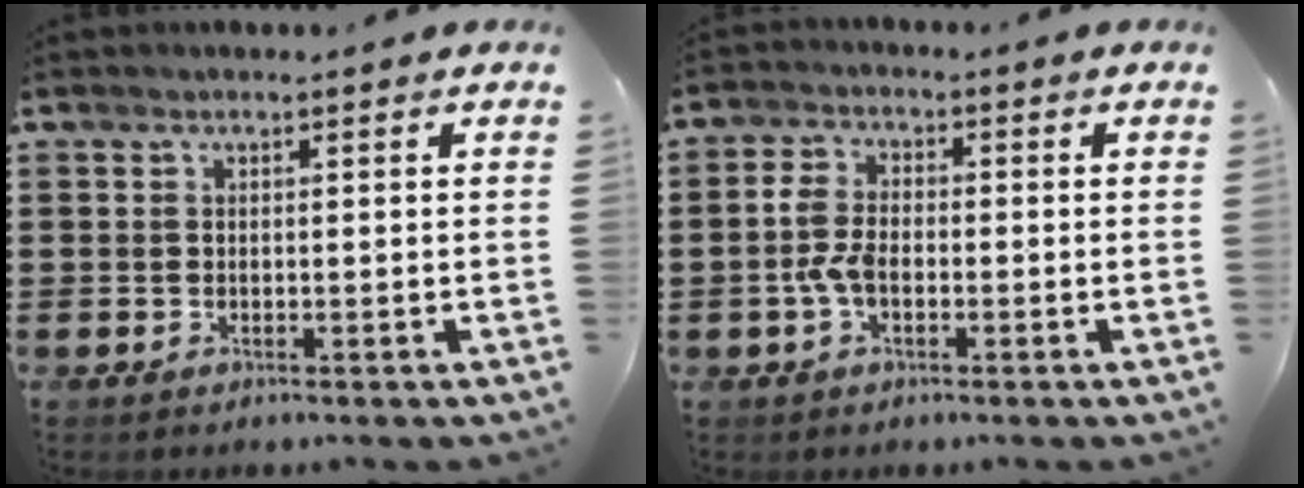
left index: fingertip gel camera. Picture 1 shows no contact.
{"total": 4.9, "force": [-1.1, 2.7, 4.0], "torque": [-0.107, -0.004, -0.030]}